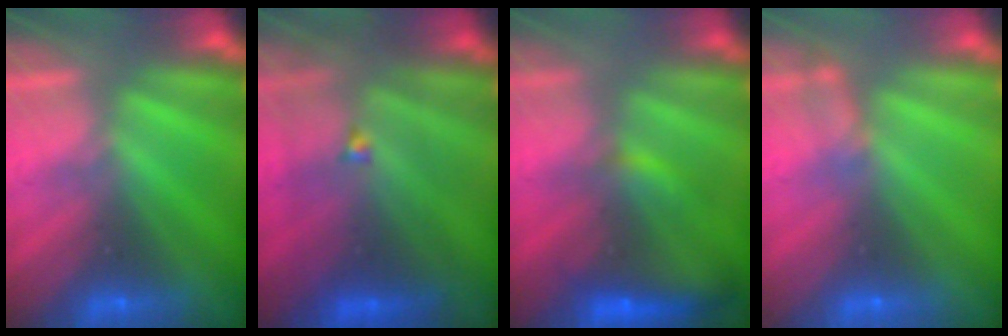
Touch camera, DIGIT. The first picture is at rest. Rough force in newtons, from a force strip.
{"total": 4.8}
{"total": 8.9}
{"total": 2.2}